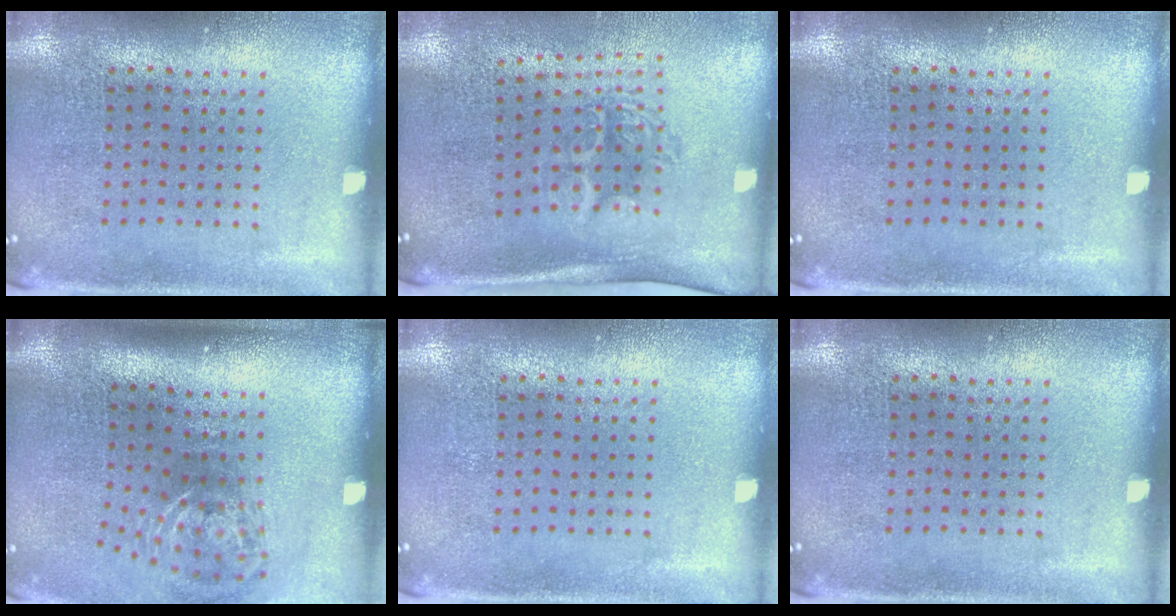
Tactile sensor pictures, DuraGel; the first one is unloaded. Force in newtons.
{"total": 1.8, "press": 1.3, "slide": 1.3}
{"total": 0.0}
{"total": 1.9, "press": 1.2, "slide": 1.5}
{"total": 0.0}
{"total": 0.0}